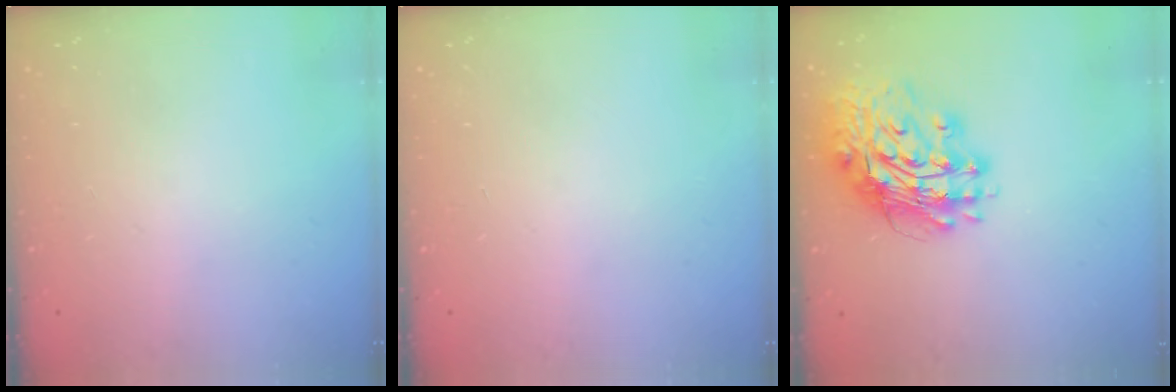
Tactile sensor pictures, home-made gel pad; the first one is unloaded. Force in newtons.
{"total": 0.0}
{"total": 16.0, "press": 15.9, "slide": 2.1}